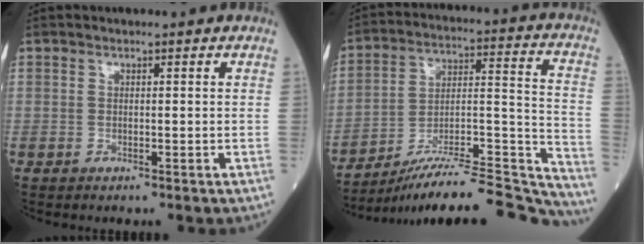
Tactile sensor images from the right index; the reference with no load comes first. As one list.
[{"total": 24.7, "force": [-22.8, 1.4, 9.6], "torque": [-0.093, 0.020, -0.339]}]